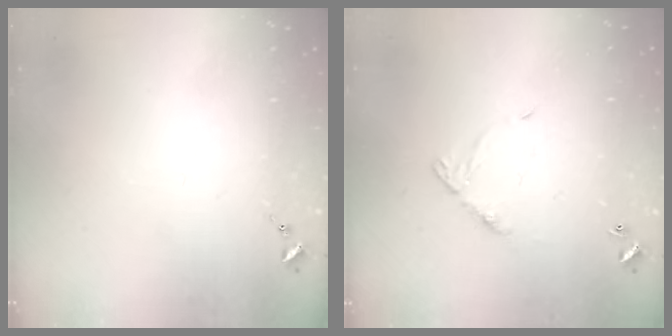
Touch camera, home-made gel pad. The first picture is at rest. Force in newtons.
{"total": 6.9, "press": 6.8, "slide": 0.6}